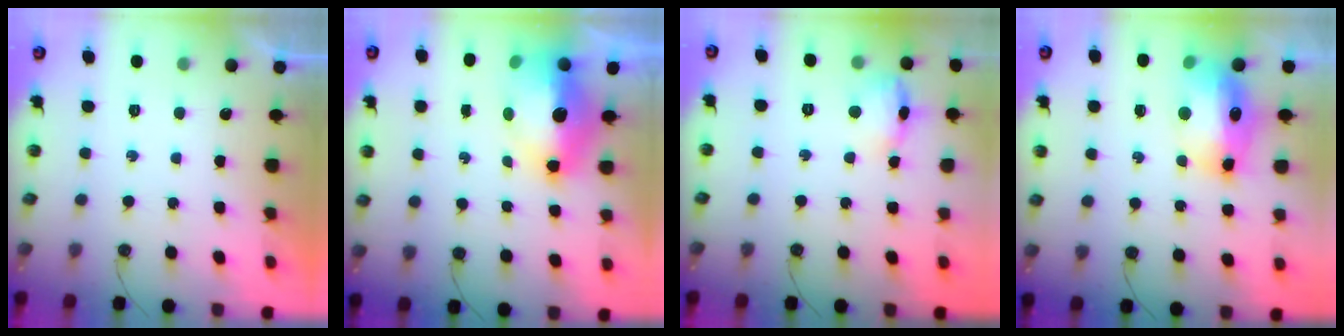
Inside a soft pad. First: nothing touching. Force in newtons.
{"total": 12.5, "press": 12.4, "slide": 1.1}
{"total": 10.3, "press": 10.3, "slide": 1.1}
{"total": 14.1, "press": 14.0, "slide": 1.5}